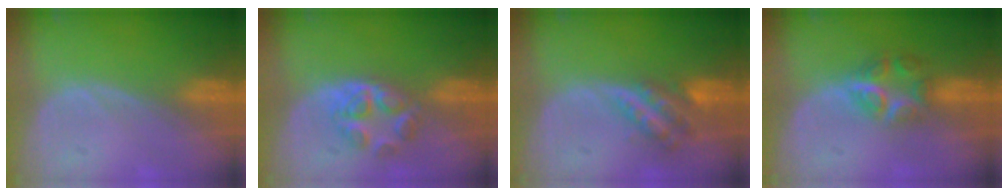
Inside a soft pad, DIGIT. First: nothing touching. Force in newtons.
{"total": 5.0, "press": 4.8, "slide": 1.4}
{"total": 6.0, "press": 5.2, "slide": 2.9}
{"total": 5.9, "press": 5.4, "slide": 2.5}